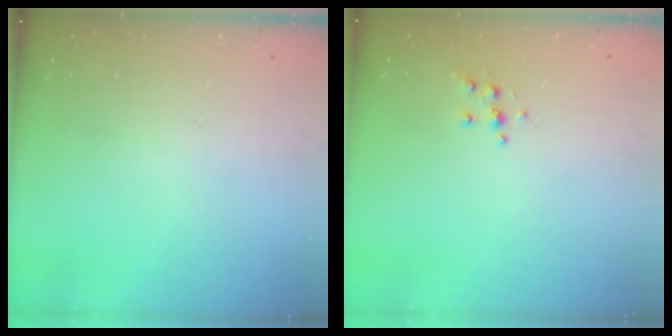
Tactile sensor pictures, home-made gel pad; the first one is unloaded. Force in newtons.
{"total": 5.4, "press": 5.3, "slide": 0.4}